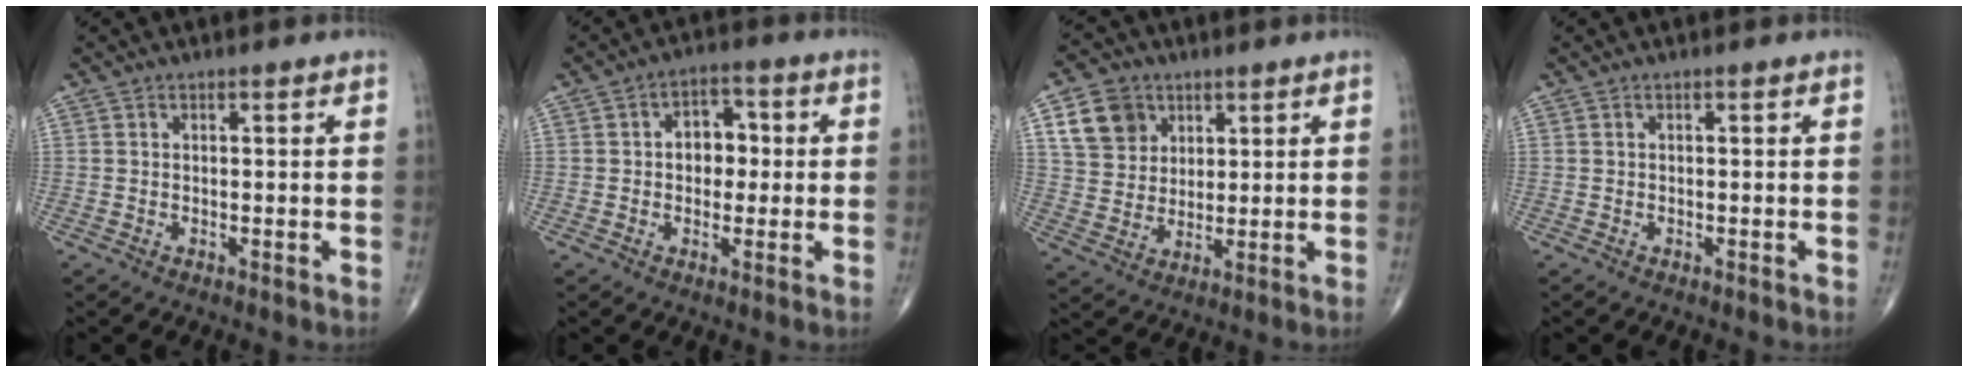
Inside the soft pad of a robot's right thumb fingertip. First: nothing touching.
{"total": 6.3, "force": [0.4, 4.7, 4.2], "torque": [-0.028, 0.014, -0.002]}
{"total": 9.5, "force": [4.1, 7.7, 3.7], "torque": [-0.042, -0.010, 0.081]}
{"total": 0.0}